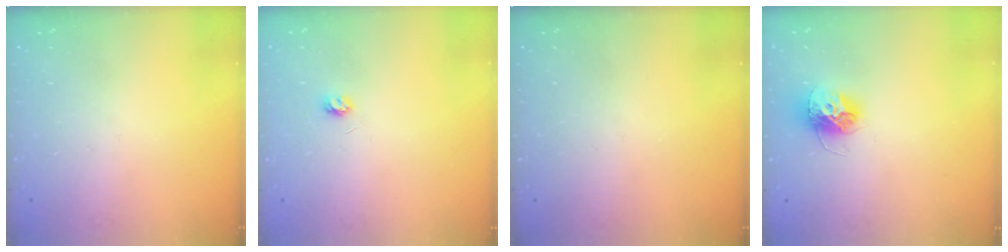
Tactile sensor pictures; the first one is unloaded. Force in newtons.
{"total": 3.3, "press": 3.3, "slide": 0.2}
{"total": 0.0}
{"total": 11.8, "press": 11.8, "slide": 0.9}